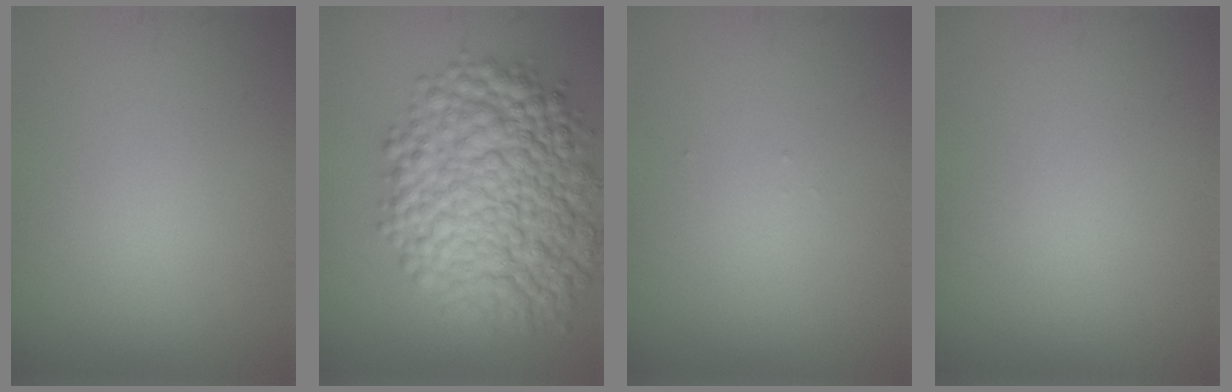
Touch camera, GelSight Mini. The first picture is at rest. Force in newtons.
{"total": 12.2, "press": 12.2, "slide": 0.2}
{"total": 0.0}
{"total": 0.0}